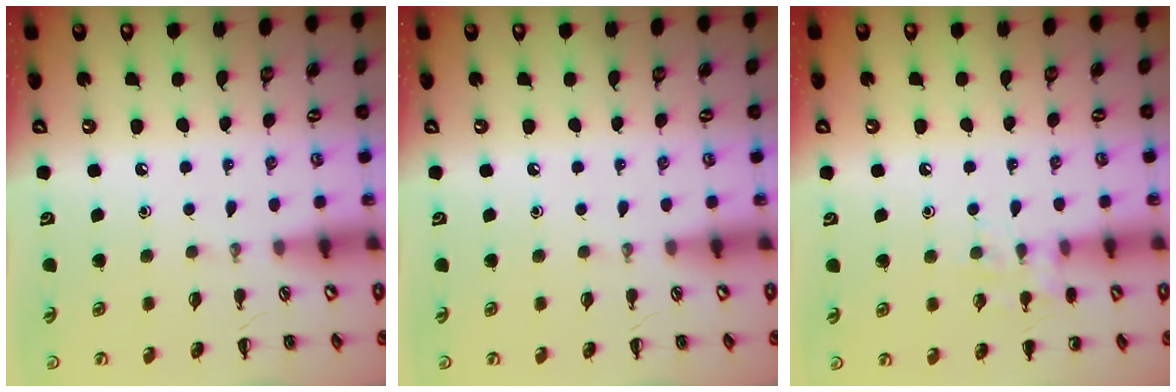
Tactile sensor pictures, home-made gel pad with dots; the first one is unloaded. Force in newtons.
{"total": 0.0}
{"total": 7.8, "press": 7.8, "slide": 0.7}